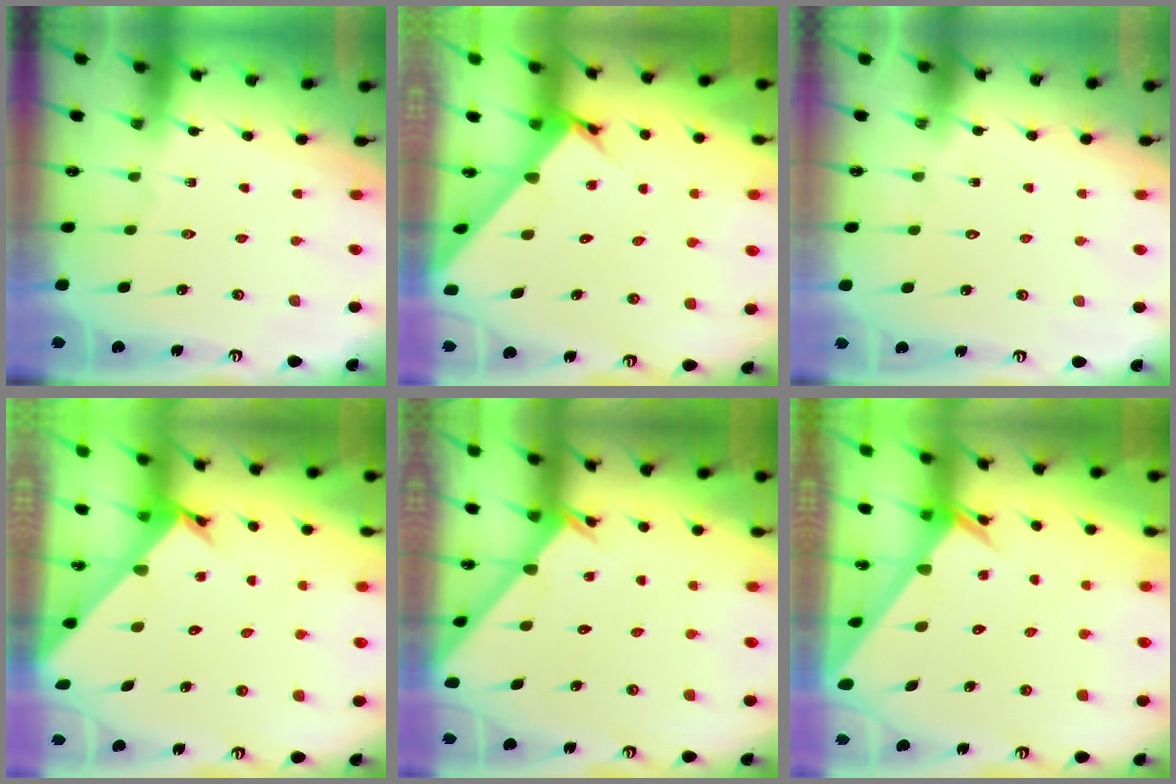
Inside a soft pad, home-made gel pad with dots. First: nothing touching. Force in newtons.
{"total": 2.8, "press": 2.8, "slide": 0.3}
{"total": 1.7, "press": 1.7, "slide": 0.1}
{"total": 2.2, "press": 2.2, "slide": 0.1}
{"total": 1.9, "press": 1.9, "slide": 0.1}
{"total": 2.3, "press": 2.3, "slide": 0.1}